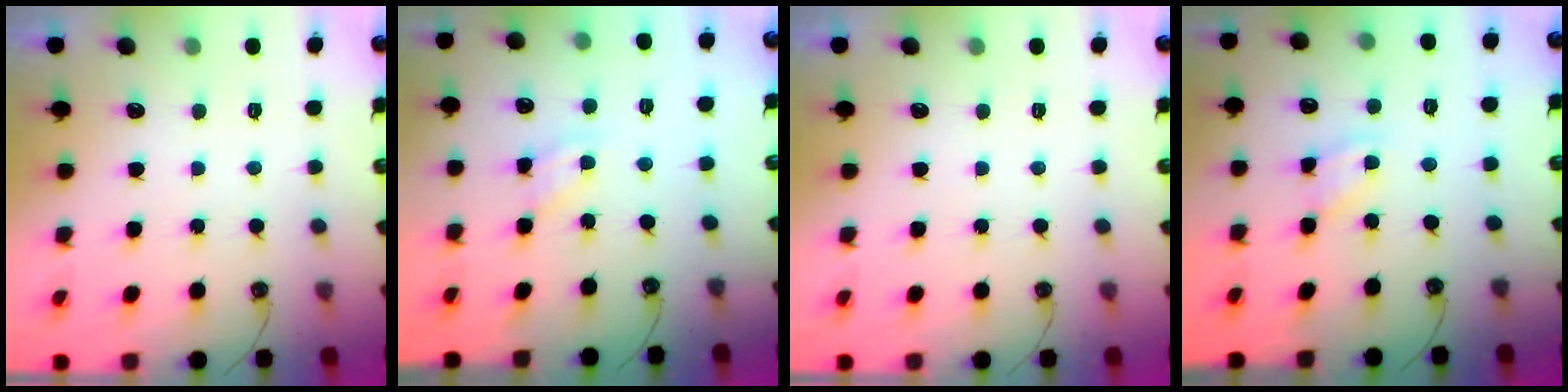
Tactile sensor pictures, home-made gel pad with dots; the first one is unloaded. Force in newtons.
{"total": 4.7, "press": 4.7, "slide": 0.1}
{"total": 0.0}
{"total": 4.0, "press": 4.0, "slide": 0.3}